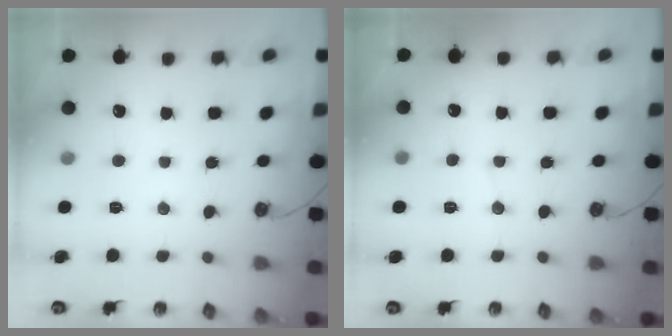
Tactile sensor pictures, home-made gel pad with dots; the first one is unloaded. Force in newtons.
{"total": 3.0, "press": 3.0, "slide": 0.4}